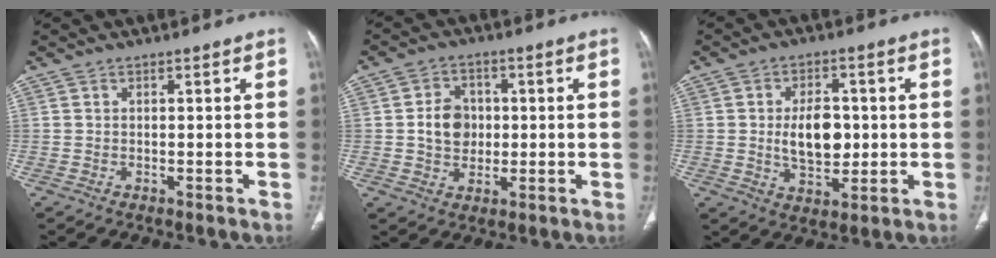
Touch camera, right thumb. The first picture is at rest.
{"total": 7.1, "force": [0.2, 5.8, 4.0], "torque": [-0.043, 0.006, 0.002]}
{"total": 9.5, "force": [0.2, 5.9, 7.5], "torque": [-0.099, -0.002, 0.009]}